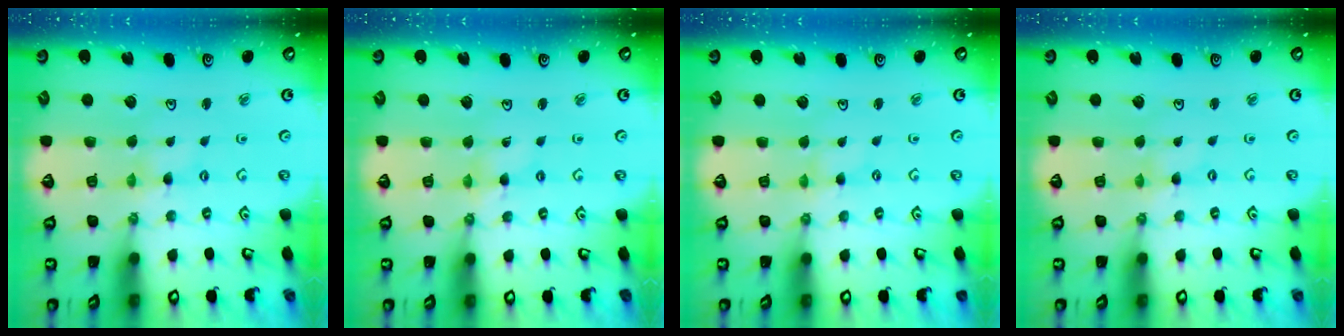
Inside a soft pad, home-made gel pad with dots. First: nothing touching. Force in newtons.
{"total": 1.6, "press": 1.6, "slide": 0.3}
{"total": 0.0}
{"total": 0.0}